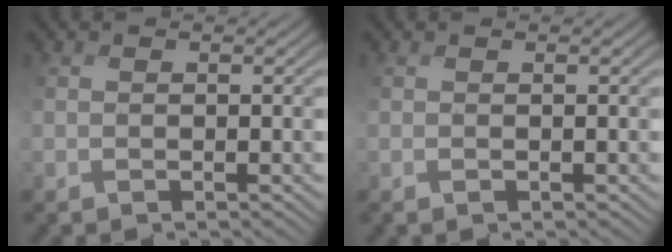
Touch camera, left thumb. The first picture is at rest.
{"total": 0.0}